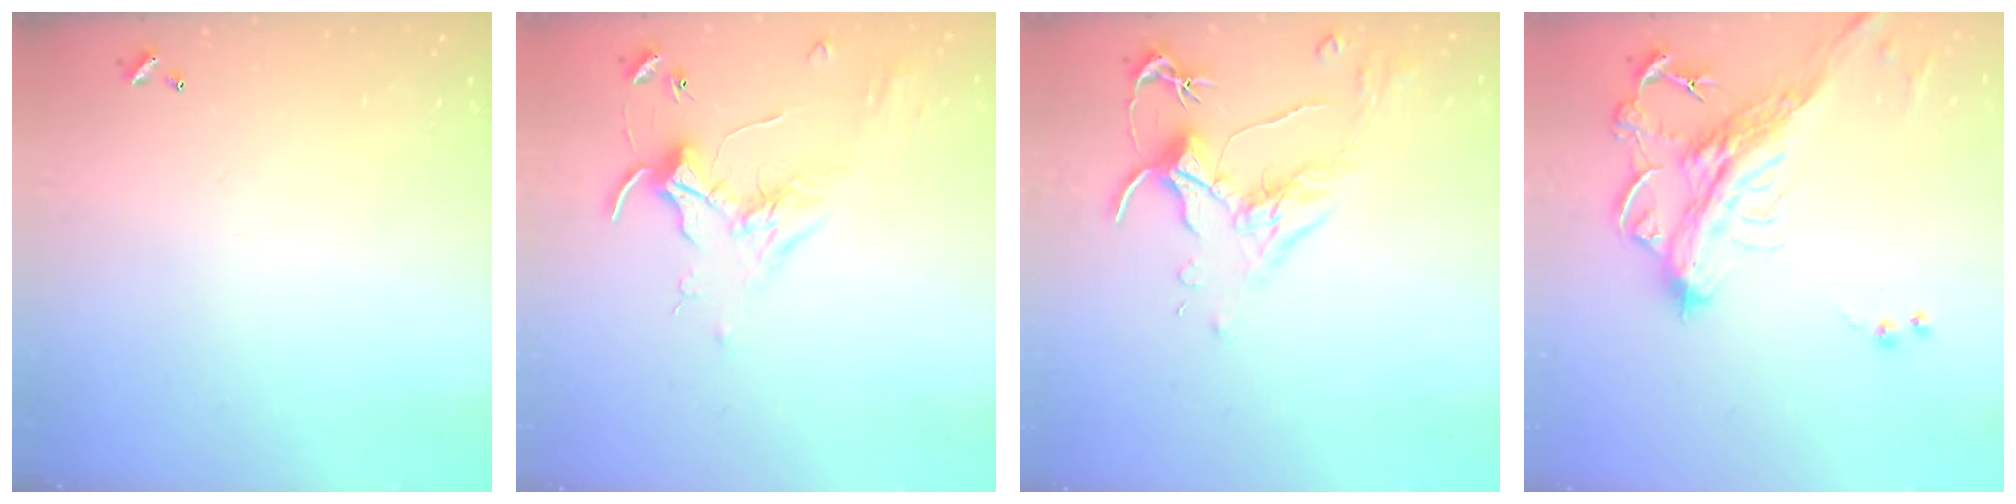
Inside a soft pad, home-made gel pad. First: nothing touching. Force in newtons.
{"total": 1.7, "press": 1.6, "slide": 0.4}
{"total": 1.5, "press": 1.4, "slide": 0.6}
{"total": 5.8, "press": 5.5, "slide": 1.7}